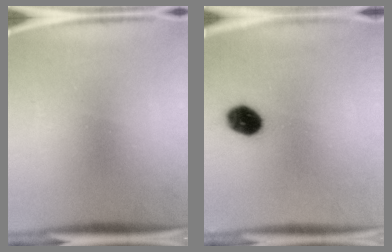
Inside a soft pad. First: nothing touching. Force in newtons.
{"total": 7.7}